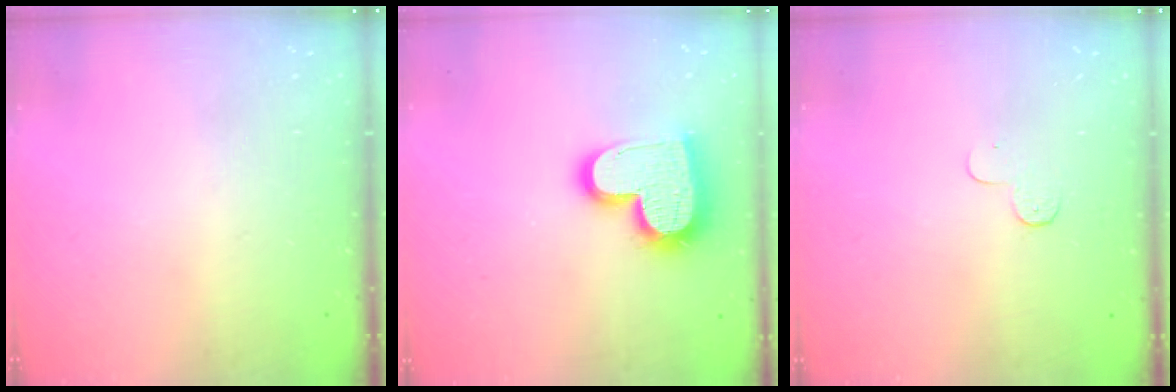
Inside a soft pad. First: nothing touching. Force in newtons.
{"total": 18.2, "press": 18.1, "slide": 1.3}
{"total": 3.9, "press": 3.9, "slide": 0.4}